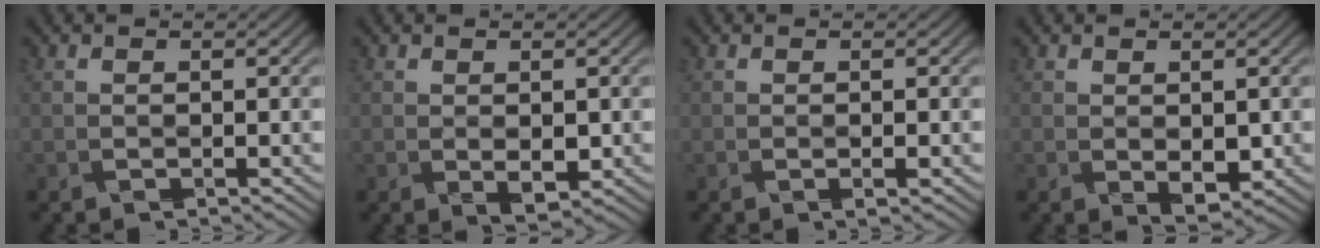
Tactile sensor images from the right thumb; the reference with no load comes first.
{"total": 2.3, "force": [-0.1, 1.1, 2.0], "torque": [-0.041, -0.005, 0.008]}
{"total": 0.8, "force": [-0.3, 0.0, 0.7], "torque": [-0.010, 0.002, -0.001]}
{"total": 2.7, "force": [-0.1, 1.4, 2.3], "torque": [-0.043, -0.008, 0.010]}